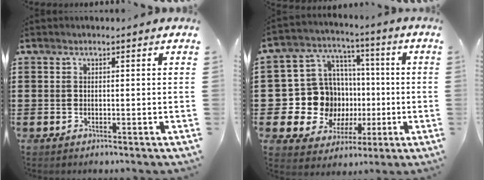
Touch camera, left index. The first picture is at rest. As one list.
[{"total": 12.1, "force": [-1.0, 11.5, 3.6], "torque": [-0.112, -0.004, -0.007]}]